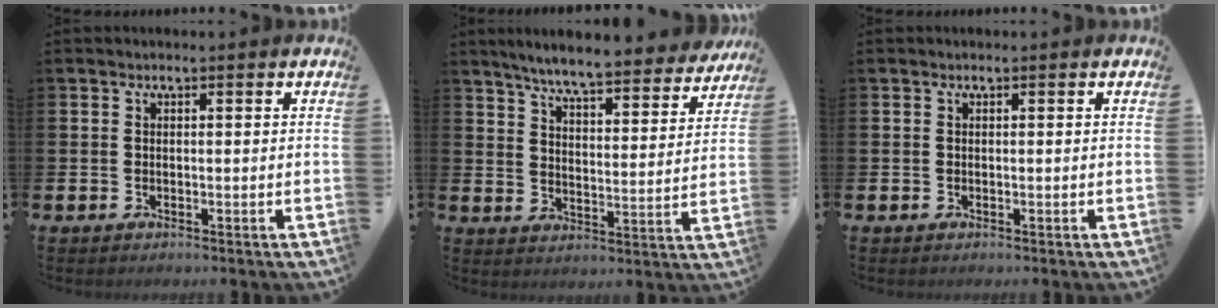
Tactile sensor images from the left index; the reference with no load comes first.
{"total": 7.0, "force": [6.6, 0.2, 2.2], "torque": [-0.064, -0.047, 0.110]}
{"total": 0.0}